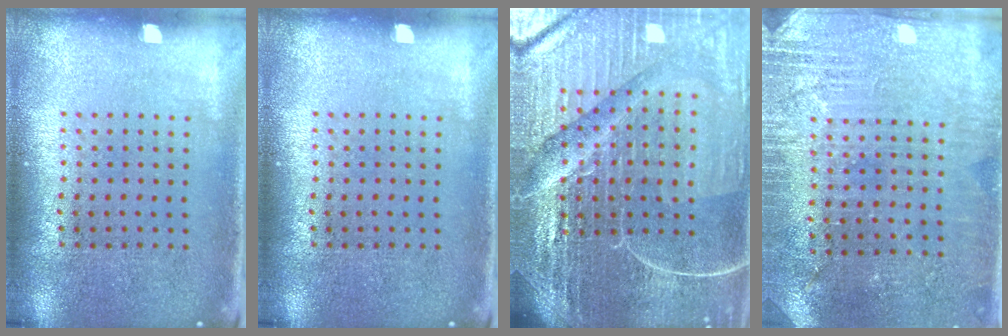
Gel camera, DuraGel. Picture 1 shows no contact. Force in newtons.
{"total": 0.0}
{"total": 6.4, "press": 5.7, "slide": 2.9}
{"total": 2.9, "press": 2.8, "slide": 0.6}